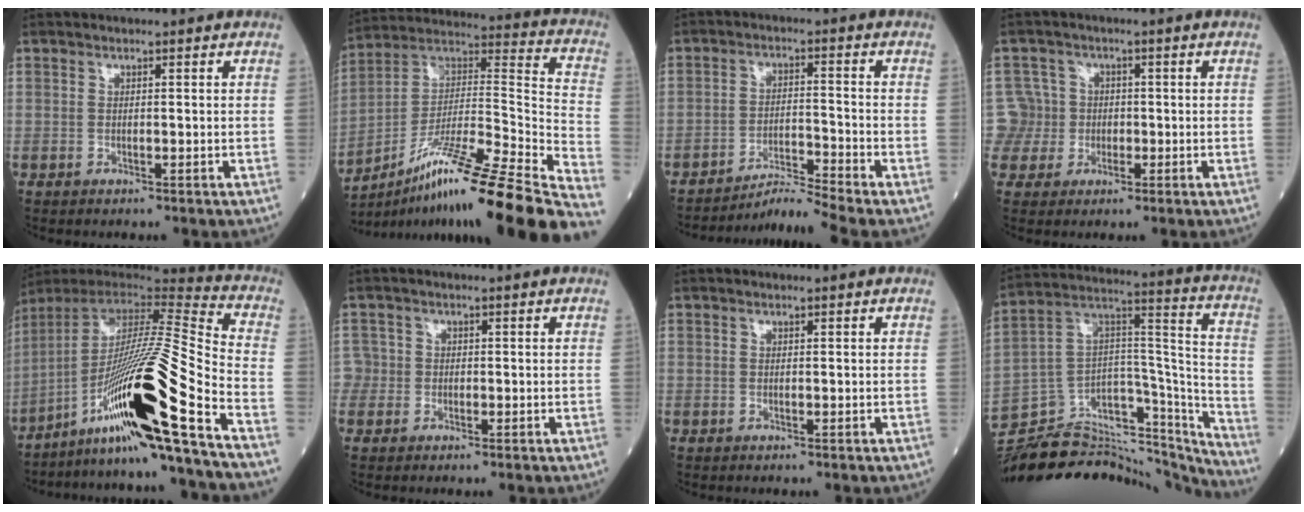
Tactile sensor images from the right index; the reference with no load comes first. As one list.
[{"total": 27.9, "force": [-19.8, 0.1, 19.7], "torque": [-0.245, 0.002, -0.336]}, {"total": 5.6, "force": [-4.9, -2.6, 0.5], "torque": [-0.019, -0.012, -0.090]}, {"total": 5.0, "force": [-0.3, 4.9, -0.6], "torque": [0.024, 0.017, -0.006]}, {"total": 23.0, "force": [-12.4, -1.7, 19.2], "torque": [-0.337, -0.025, -0.224]}, {"total": 1.9, "force": [-0.4, 1.8, -0.3], "torque": [0.019, 0.007, -0.012]}, {"total": 0.0}, {"total": 34.1, "force": [-31.5, 6.4, 11.4], "torque": [-0.137, 0.007, -0.459]}]